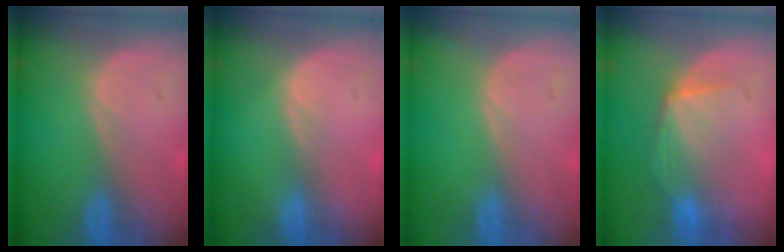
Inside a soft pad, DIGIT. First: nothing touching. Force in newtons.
{"total": 1.1, "press": 0.7, "slide": 0.9}
{"total": 0.0}
{"total": 7.0, "press": 6.6, "slide": 2.3}